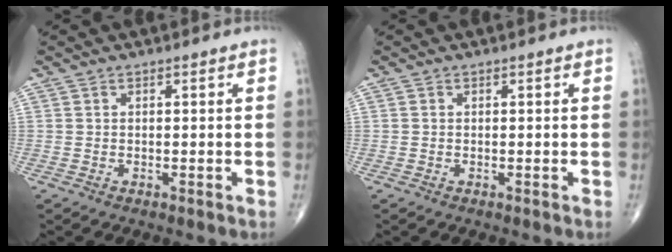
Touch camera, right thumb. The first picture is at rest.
{"total": 0.0}